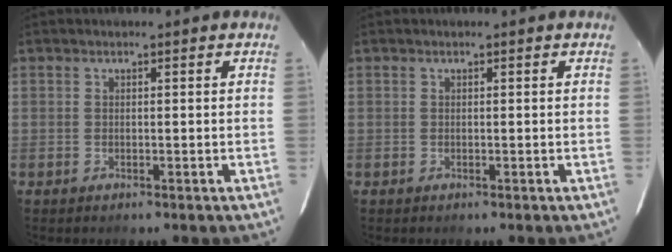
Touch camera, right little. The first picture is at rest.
{"total": 0.0}